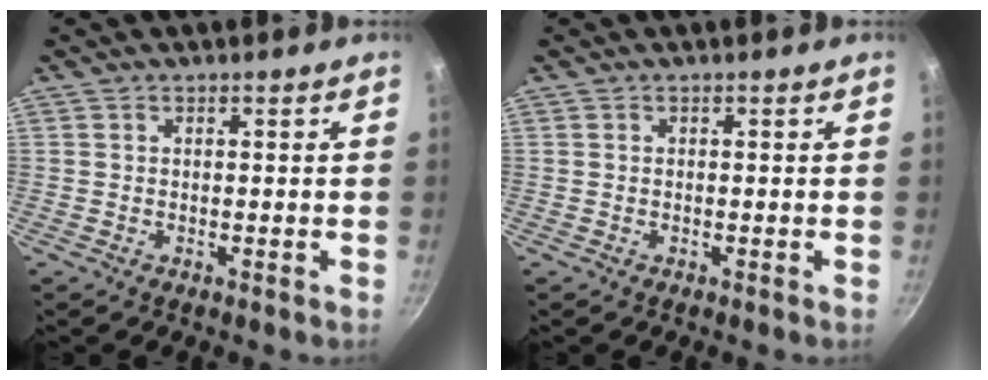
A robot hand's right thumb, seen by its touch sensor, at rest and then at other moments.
{"total": 0.0}